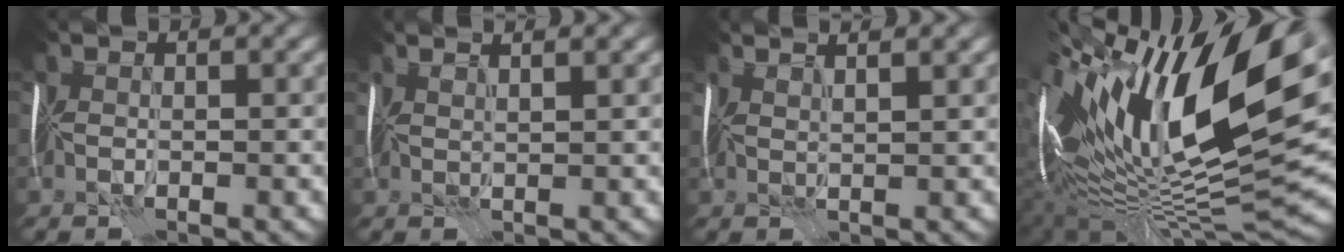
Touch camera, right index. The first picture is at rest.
{"total": 3.0, "force": [2.1, 1.0, 2.0], "torque": [-0.008, 0.017, 0.007]}
{"total": 3.4, "force": [2.3, 1.1, 2.2], "torque": [-0.009, 0.020, 0.009]}
{"total": 18.2, "force": [5.4, 7.0, 16.0], "torque": [-0.290, 0.019, 0.081]}